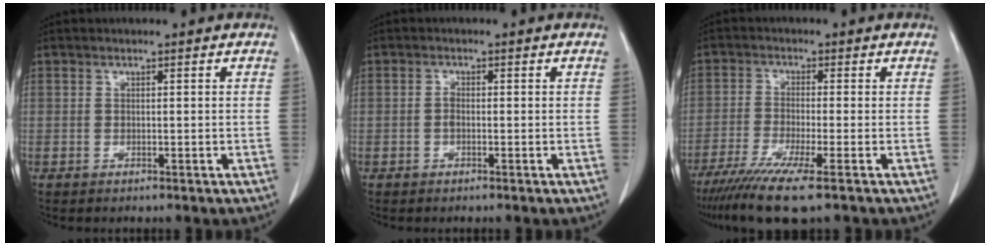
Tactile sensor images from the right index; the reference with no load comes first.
{"total": 0.9, "force": [-0.3, 0.5, 0.7], "torque": [-0.014, 0.003, -0.007]}
{"total": 9.2, "force": [-6.2, 0.0, 6.7], "torque": [-0.120, -0.026, -0.105]}